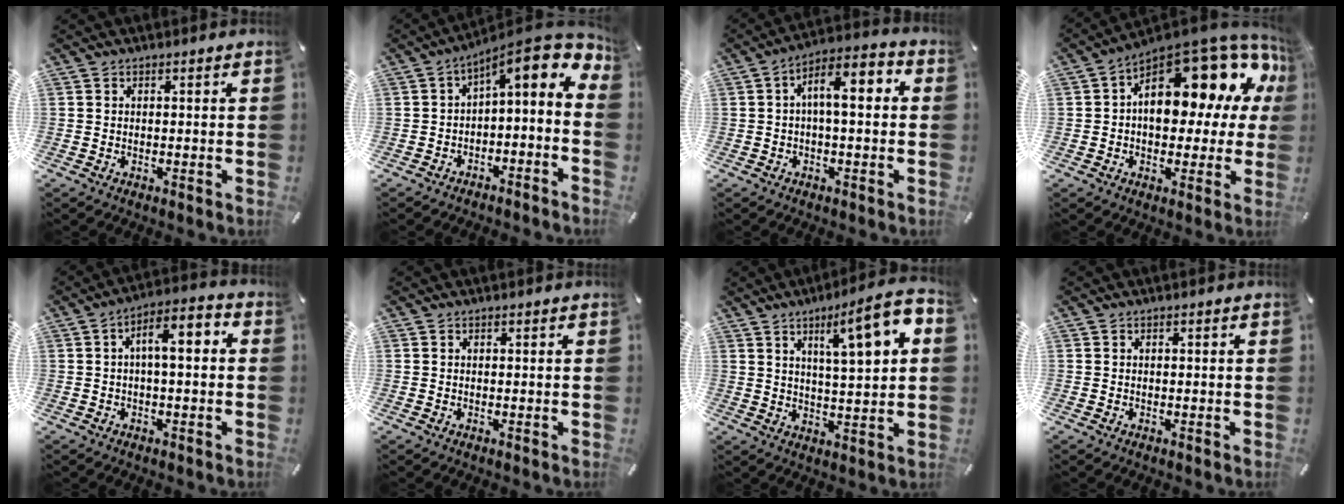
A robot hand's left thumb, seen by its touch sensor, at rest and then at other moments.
{"total": 8.7, "force": [4.4, 3.5, 6.6], "torque": [-0.088, -0.048, 0.072]}
{"total": 8.4, "force": [0.9, 3.6, 7.6], "torque": [-0.126, 0.004, 0.011]}
{"total": 20.9, "force": [7.8, 11.4, 15.8], "torque": [-0.205, -0.065, 0.134]}
{"total": 7.1, "force": [0.4, 3.0, 6.4], "torque": [-0.106, 0.008, 0.001]}
{"total": 0.0}
{"total": 13.6, "force": [5.7, 3.4, 11.8], "torque": [-0.173, -0.025, 0.086]}
{"total": 0.0}